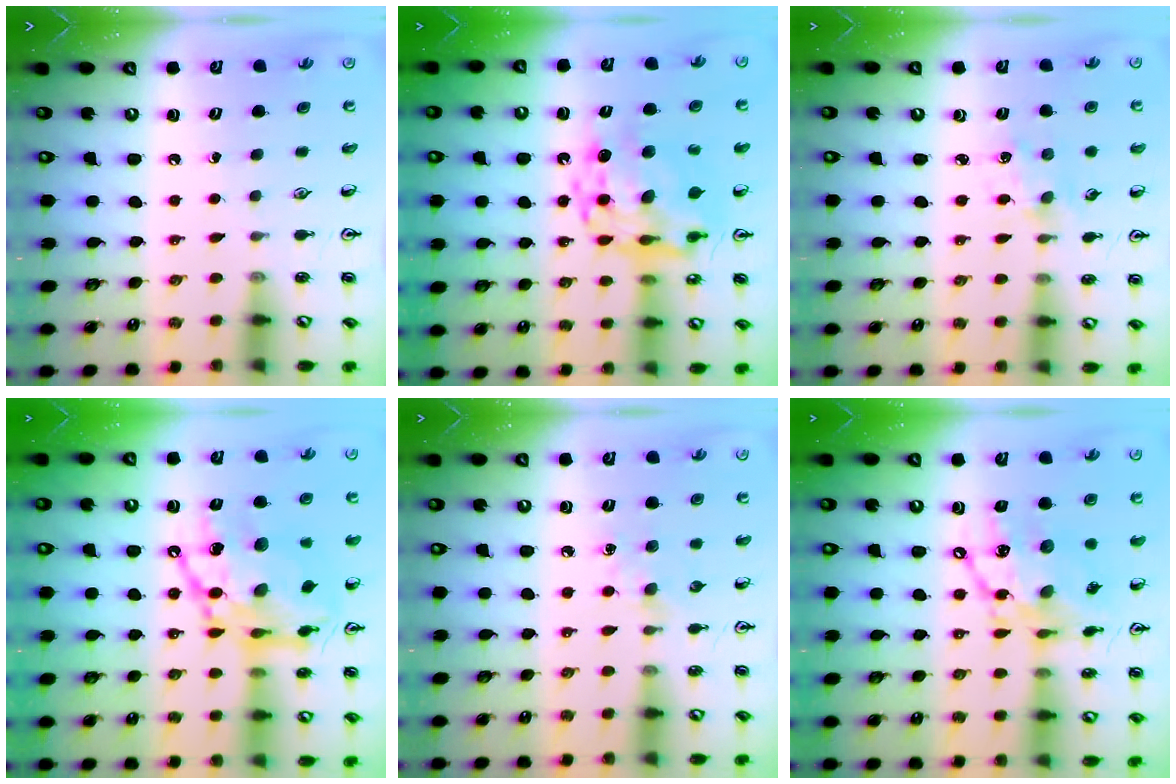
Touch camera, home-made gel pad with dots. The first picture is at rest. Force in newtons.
{"total": 14.2, "press": 14.2, "slide": 1.3}
{"total": 1.9, "press": 1.9, "slide": 0.3}
{"total": 19.5, "press": 19.3, "slide": 2.2}
{"total": 6.4, "press": 6.3, "slide": 0.9}
{"total": 15.2, "press": 15.1, "slide": 1.1}